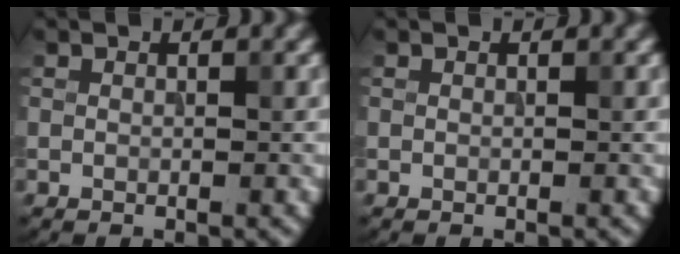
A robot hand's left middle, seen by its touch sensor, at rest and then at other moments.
{"total": 0.0}